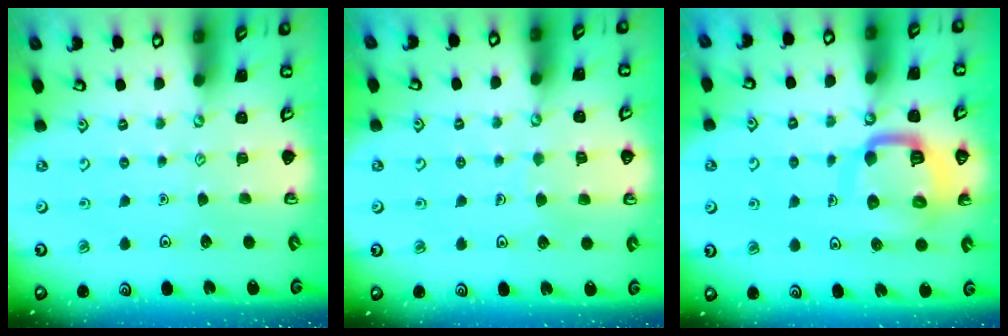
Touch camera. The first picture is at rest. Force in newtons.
{"total": 3.5, "press": 3.5, "slide": 0.3}
{"total": 11.8, "press": 11.7, "slide": 1.4}